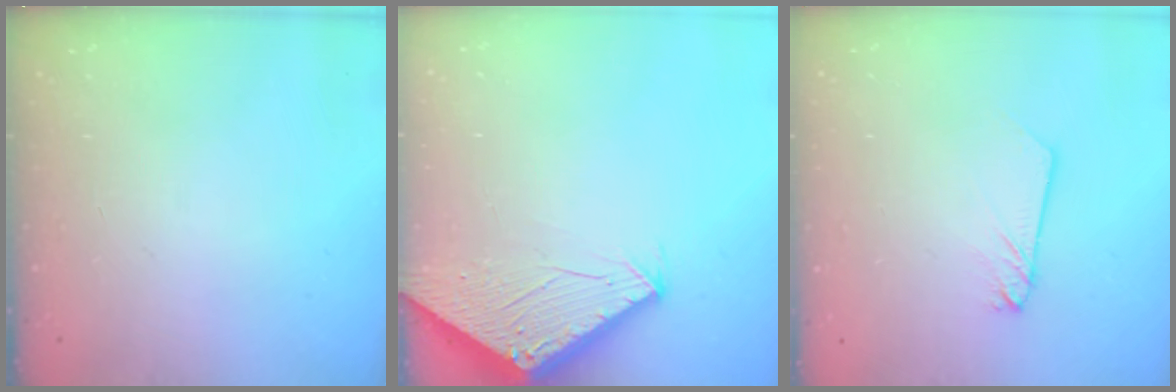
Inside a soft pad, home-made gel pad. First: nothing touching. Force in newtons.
{"total": 2.8, "press": 2.8, "slide": 0.1}
{"total": 2.2, "press": 2.2, "slide": 0.1}